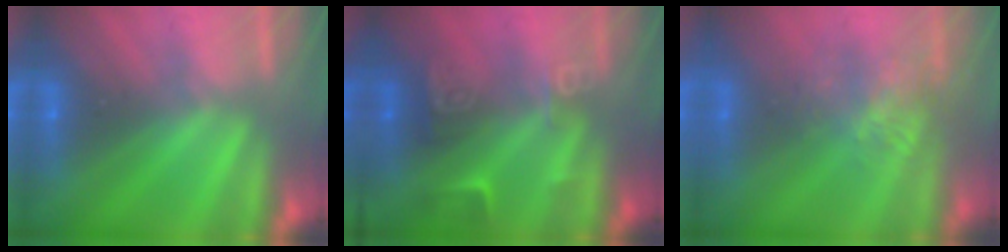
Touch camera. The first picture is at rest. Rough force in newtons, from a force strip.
{"total": 2.5}
{"total": 3.7}